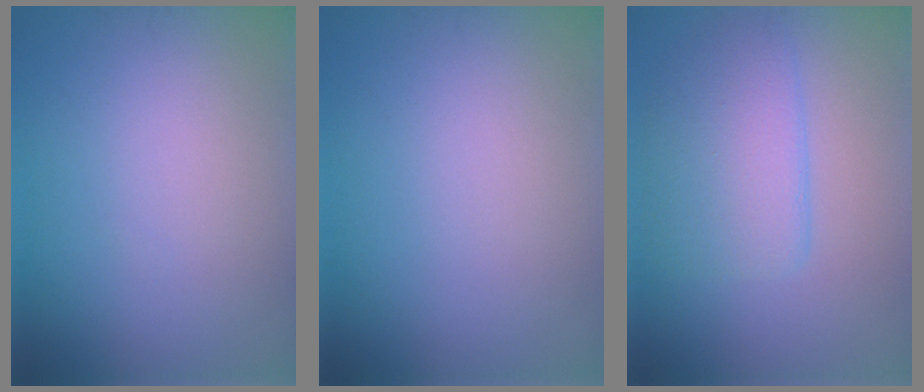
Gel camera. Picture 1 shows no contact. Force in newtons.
{"total": 0.0}
{"total": 4.4, "press": 4.4, "slide": 0.2}